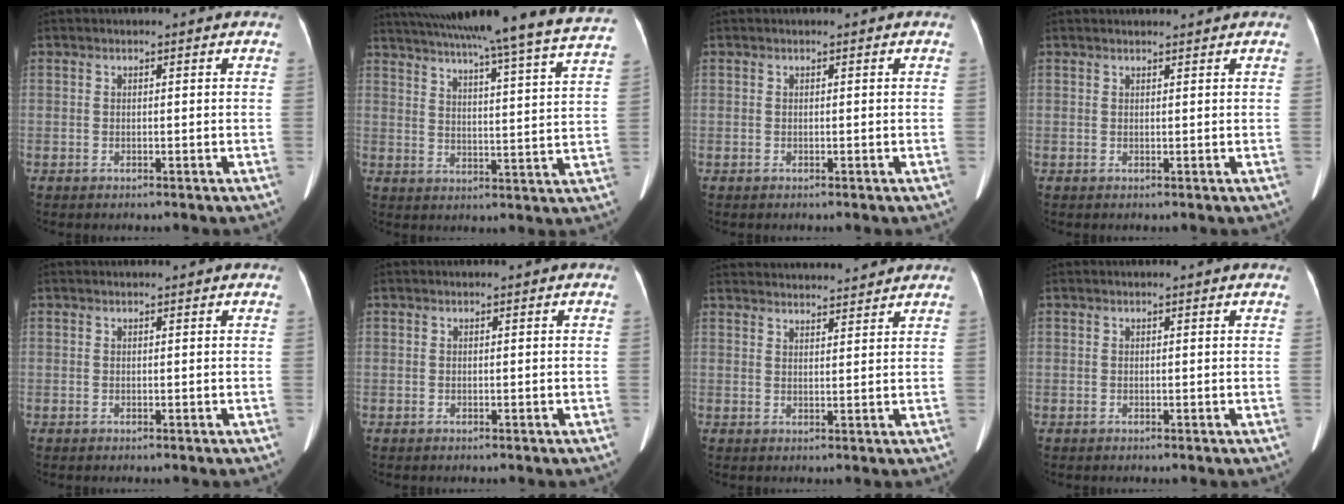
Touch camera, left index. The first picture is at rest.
{"total": 29.9, "force": [26.9, -0.6, 13.1], "torque": [-0.216, -0.062, 0.340]}
{"total": 0.0}
{"total": 3.4, "force": [3.3, 0.2, 0.8], "torque": [-0.010, 0.020, 0.042]}
{"total": 1.6, "force": [1.5, 0.2, 0.5], "torque": [-0.011, 0.021, 0.018]}
{"total": 0.0}
{"total": 13.2, "force": [12.7, 1.4, 3.3], "torque": [-0.050, 0.037, 0.175]}
{"total": 0.7, "force": [0.7, 0.0, 0.2], "torque": [-0.009, 0.003, 0.006]}